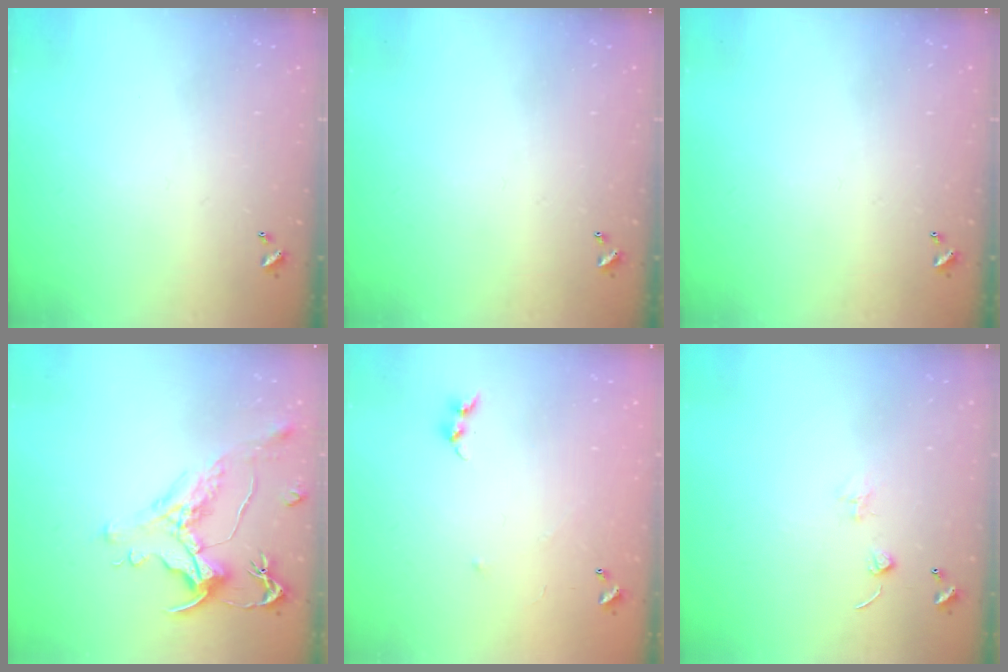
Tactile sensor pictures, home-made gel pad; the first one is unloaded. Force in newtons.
{"total": 0.0}
{"total": 0.0}
{"total": 1.7, "press": 1.1, "slide": 1.3}
{"total": 5.1, "press": 5.0, "slide": 0.7}
{"total": 0.0}